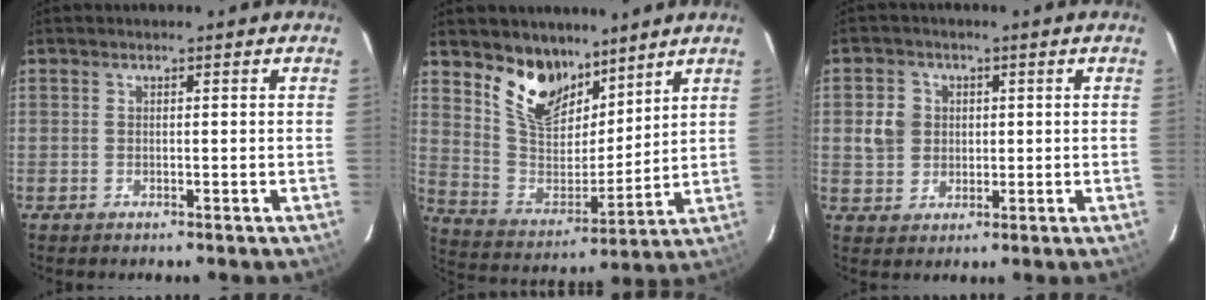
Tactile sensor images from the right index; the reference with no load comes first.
{"total": 13.6, "force": [9.6, 7.2, 6.3], "torque": [-0.128, -0.008, 0.186]}
{"total": 5.4, "force": [0.6, 5.0, 1.9], "torque": [-0.039, 0.018, 0.014]}